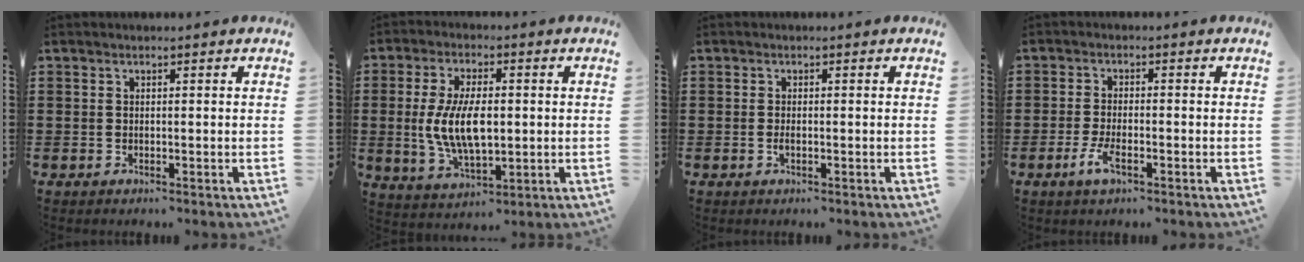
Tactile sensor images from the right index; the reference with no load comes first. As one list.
[{"total": 9.4, "force": [-0.1, 4.5, 8.2], "torque": [-0.177, 0.003, -0.004]}, {"total": 1.0, "force": [-0.3, 0.3, 0.9], "torque": [-0.018, -0.004, -0.005]}, {"total": 4.0, "force": [-1.9, 1.3, 3.3], "torque": [-0.075, -0.004, -0.040]}]